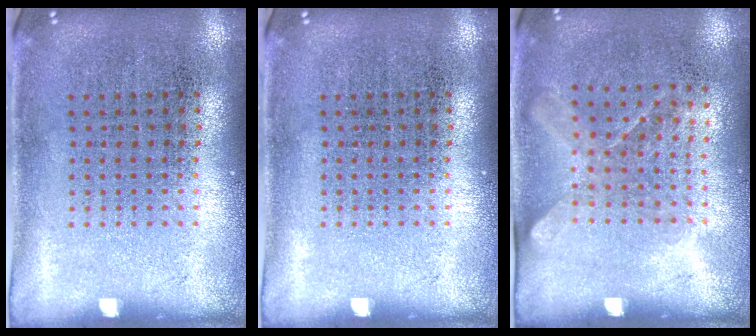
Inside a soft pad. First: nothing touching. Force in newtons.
{"total": 0.0}
{"total": 1.3, "press": 1.0, "slide": 0.8}